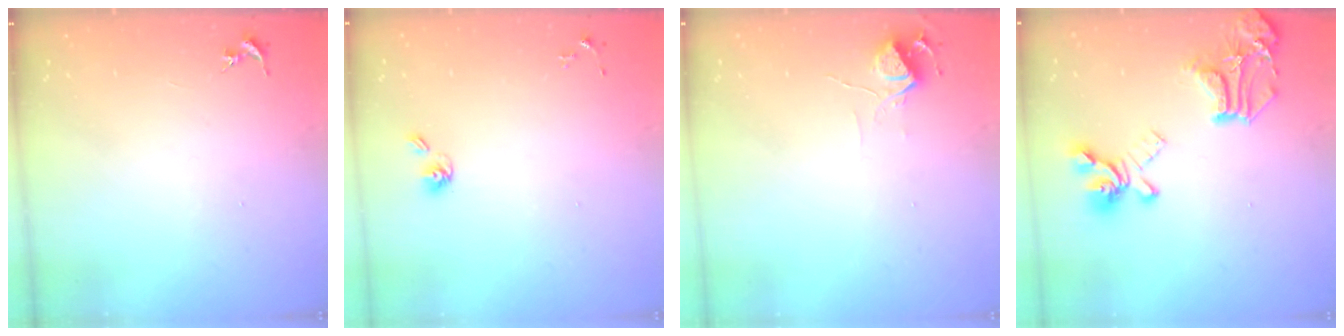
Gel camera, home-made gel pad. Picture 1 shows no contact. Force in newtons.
{"total": 5.6, "press": 5.1, "slide": 2.3}
{"total": 6.0, "press": 6.0, "slide": 0.7}
{"total": 20.8, "press": 20.7, "slide": 1.6}